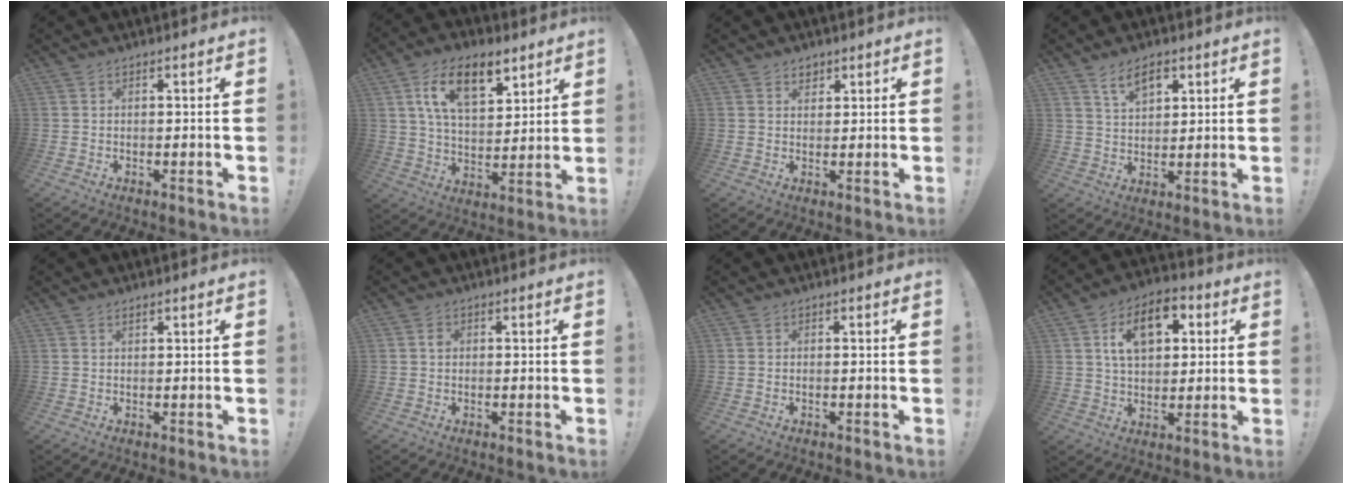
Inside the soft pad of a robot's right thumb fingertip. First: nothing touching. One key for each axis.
{"total": 15.4, "fx": 8.0, "fy": 8.0, "fz": 10.5, "tx": -0.165, "ty": -0.021, "tz": 0.142}
{"total": 2.8, "fx": 1.9, "fy": 1.9, "fz": 0.5, "tx": 0.001, "ty": -0.009, "tz": 0.033}
{"total": 7.6, "fx": 4.7, "fy": 4.0, "fz": 4.5, "tx": -0.077, "ty": -0.012, "tz": 0.084}
{"total": 0.8, "fx": 0.7, "fy": 0.3, "fz": 0.3, "tx": -0.005, "ty": 0.001, "tz": 0.012}
{"total": 1.2, "fx": 0.1, "fy": 1.0, "fz": 0.7, "tx": -0.010, "ty": 0.004, "tz": 0.000}
{"total": 0.0}
{"total": 12.6, "fx": 4.5, "fy": 8.1, "fz": 8.5, "tx": -0.131, "ty": 0.004, "tz": 0.081}